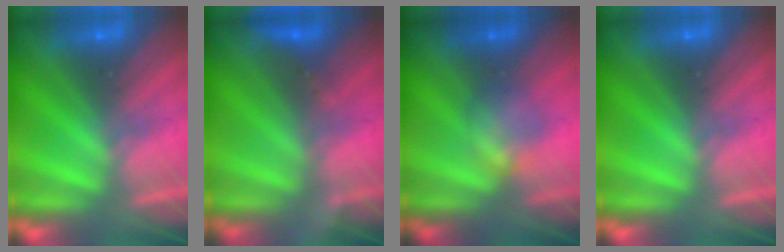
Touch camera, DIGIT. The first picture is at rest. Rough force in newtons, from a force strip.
{"total": 2.9}
{"total": 2.3}
{"total": 0.0}